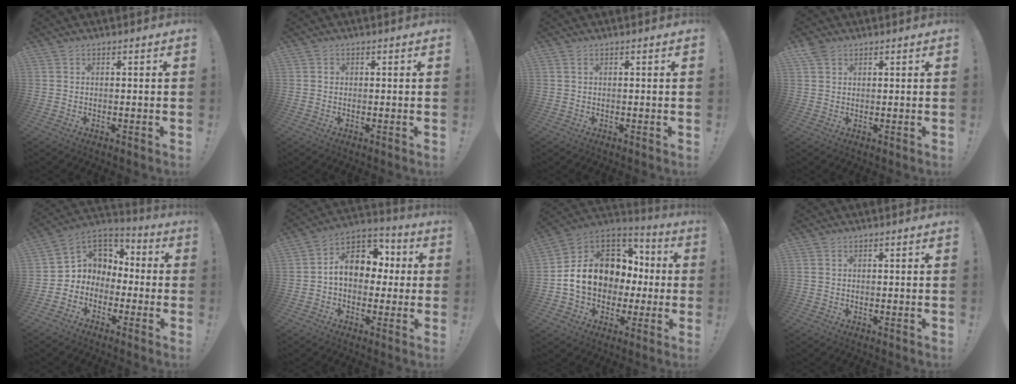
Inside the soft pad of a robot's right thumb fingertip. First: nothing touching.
{"total": 0.7, "force": [0.0, 0.7, 0.0], "torque": [0.000, 0.003, -0.001]}
{"total": 0.7, "force": [0.3, -0.1, 0.6], "torque": [-0.012, -0.001, 0.006]}
{"total": 3.3, "force": [2.2, 2.1, 1.4], "torque": [-0.031, -0.002, 0.042]}
{"total": 6.7, "force": [-1.0, 6.5, 1.1], "torque": [-0.013, -0.001, -0.008]}
{"total": 13.3, "force": [1.5, 10.1, 8.4], "torque": [-0.117, 0.015, 0.038]}
{"total": 17.1, "force": [1.1, 13.5, 10.3], "torque": [-0.168, 0.010, 0.043]}
{"total": 0.9, "force": [0.3, 0.7, 0.3], "torque": [-0.009, 0.004, 0.007]}